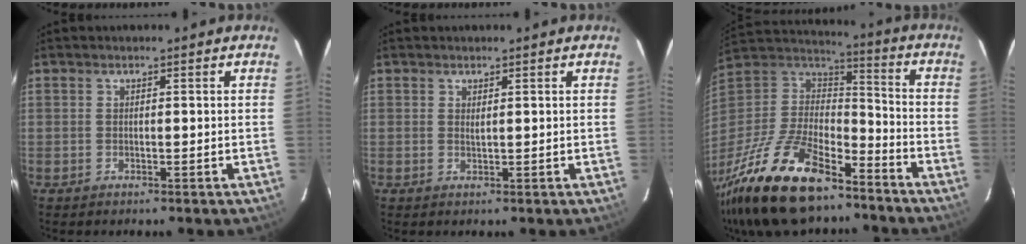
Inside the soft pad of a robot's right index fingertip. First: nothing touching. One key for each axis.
{"total": 0.8, "fx": 0.5, "fy": -0.1, "fz": 0.5, "tx": -0.011, "ty": 0.000, "tz": 0.011}
{"total": 29.1, "fx": -20.2, "fy": 11.7, "fz": 17.3, "tx": -0.365, "ty": -0.027, "tz": -0.342}